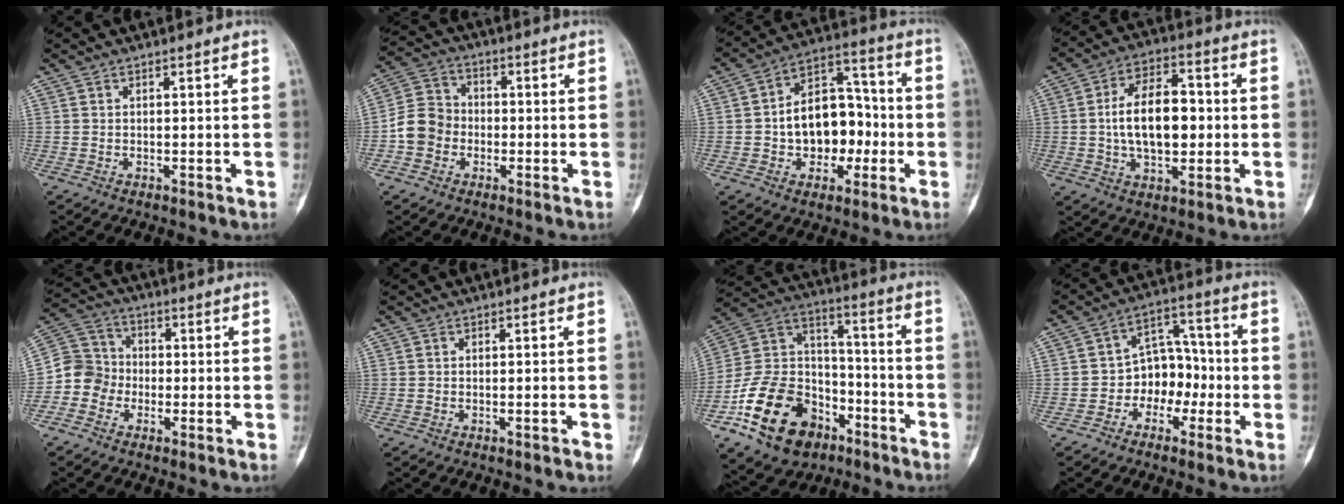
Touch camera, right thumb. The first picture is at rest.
{"total": 7.8, "force": [-2.0, 6.8, 3.2], "torque": [-0.042, 0.029, -0.049]}
{"total": 14.9, "force": [-2.1, 10.4, 10.5], "torque": [-0.110, 0.046, -0.034]}
{"total": 14.0, "force": [0.0, 8.1, 11.5], "torque": [-0.170, 0.020, -0.001]}
{"total": 7.6, "force": [-2.7, 6.9, 1.8], "torque": [-0.009, 0.036, -0.063]}
{"total": 1.0, "force": [-0.4, 0.1, 0.9], "torque": [-0.013, -0.001, -0.004]}
{"total": 21.6, "force": [-11.4, 14.1, 11.6], "torque": [-0.191, 0.084, -0.197]}
{"total": 9.0, "force": [-2.6, 7.0, 5.1], "torque": [-0.029, 0.047, -0.055]}